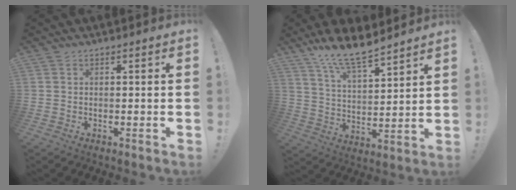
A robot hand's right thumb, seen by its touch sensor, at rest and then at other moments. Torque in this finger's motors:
{"motor_torque": [0.05, 0.05, -0.13, 0.02, -0.04]}